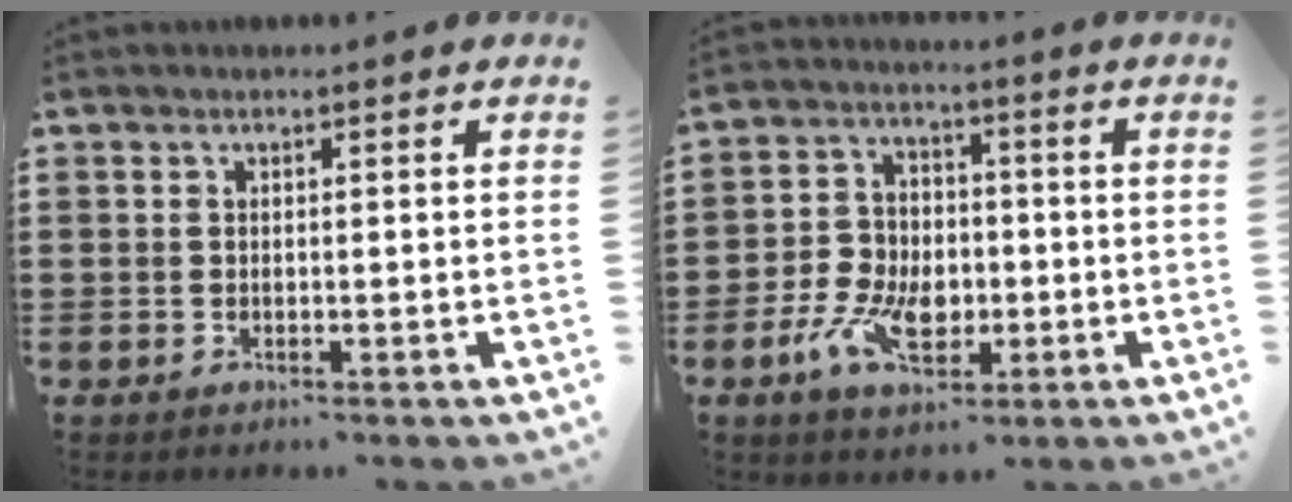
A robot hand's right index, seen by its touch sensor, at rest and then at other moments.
{"total": 8.4, "force": [-2.6, 5.6, 5.7], "torque": [-0.135, 0.008, -0.053]}